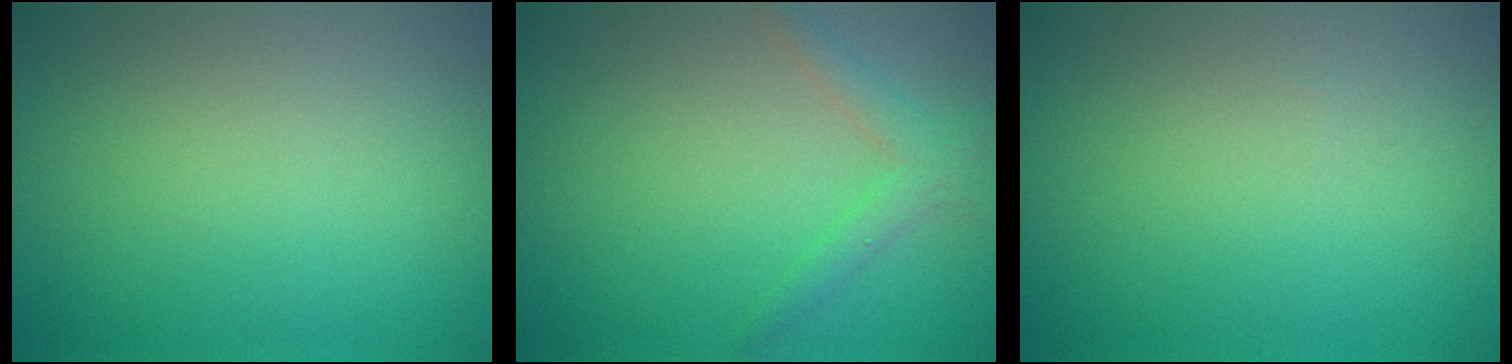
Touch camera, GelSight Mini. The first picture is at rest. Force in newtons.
{"total": 2.2, "press": 2.2, "slide": 0.1}
{"total": 0.0}